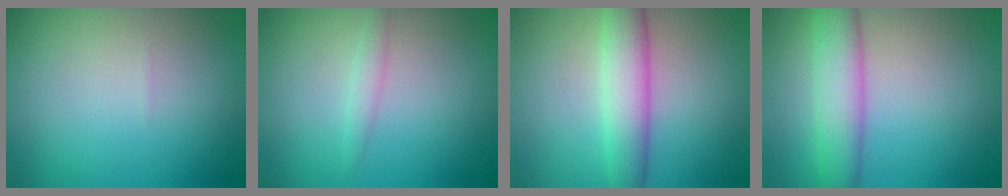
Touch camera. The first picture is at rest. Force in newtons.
{"total": 1.2, "press": 1.2, "slide": 0.1}
{"total": 4.8, "press": 4.8, "slide": 0.2}
{"total": 5.1, "press": 5.1, "slide": 0.2}